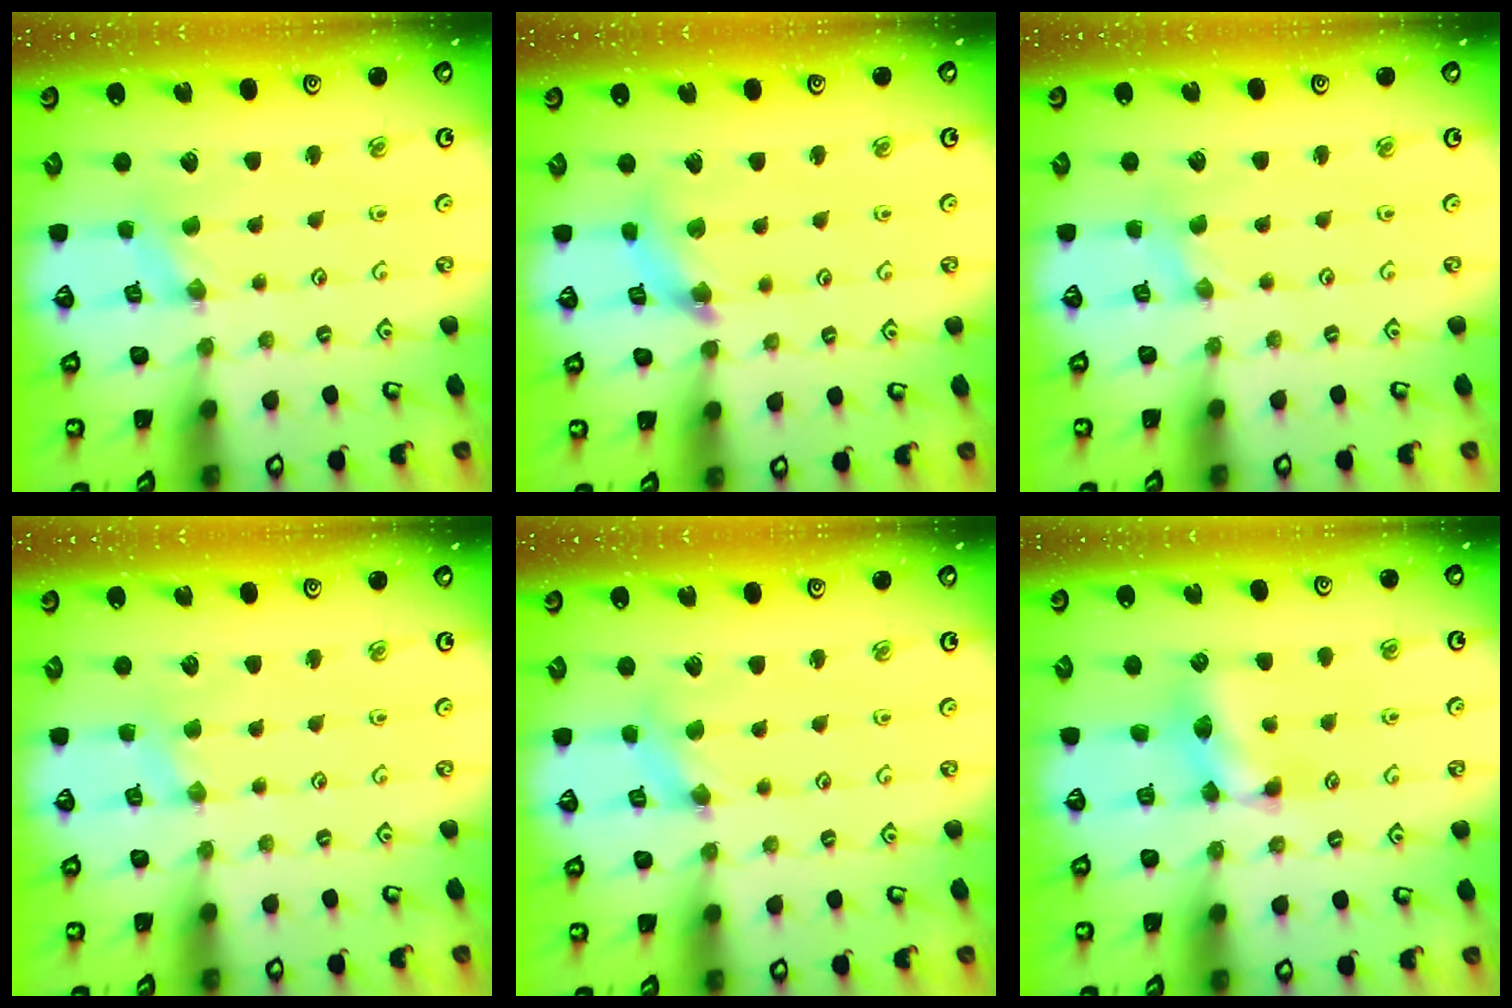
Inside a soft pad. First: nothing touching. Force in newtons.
{"total": 7.2, "press": 7.2, "slide": 0.8}
{"total": 0.0}
{"total": 2.4, "press": 2.3, "slide": 0.5}
{"total": 2.4, "press": 2.4, "slide": 0.4}
{"total": 9.5, "press": 9.5, "slide": 0.3}